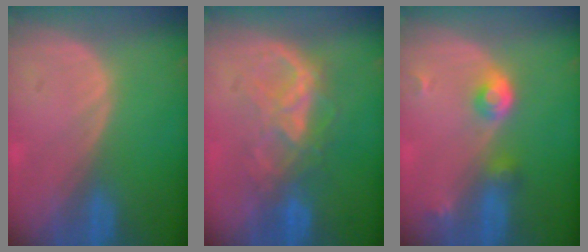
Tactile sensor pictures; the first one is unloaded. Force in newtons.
{"total": 6.3, "press": 6.3, "slide": 0.7}
{"total": 4.0, "press": 3.9, "slide": 0.9}